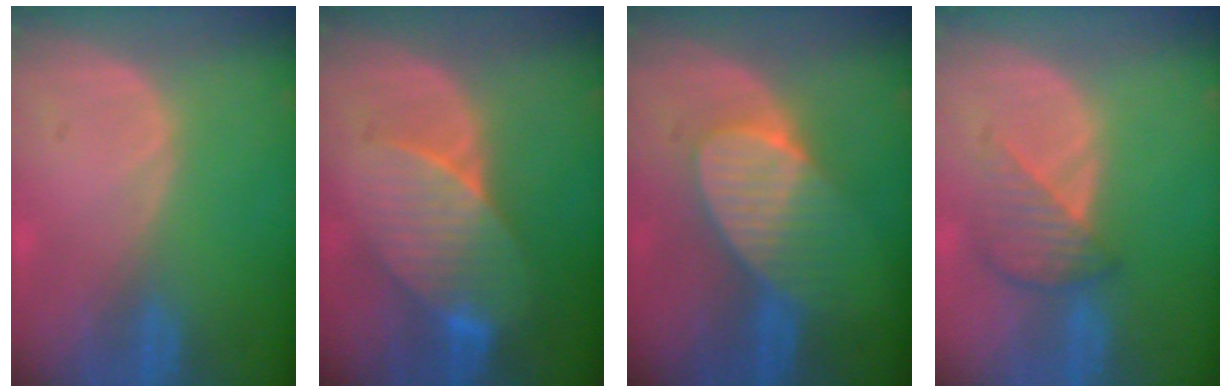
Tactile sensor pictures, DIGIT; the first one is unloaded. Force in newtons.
{"total": 7.5, "press": 7.3, "slide": 1.4}
{"total": 6.9, "press": 6.9, "slide": 0.4}
{"total": 4.6, "press": 4.3, "slide": 1.7}